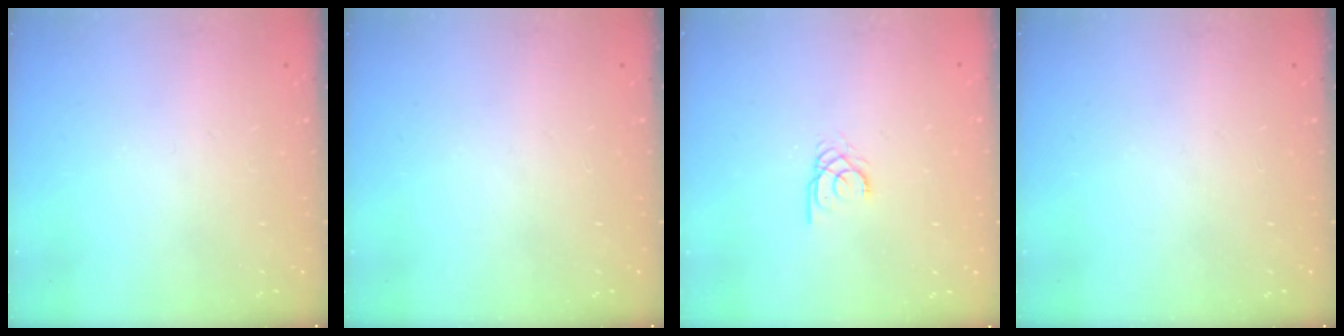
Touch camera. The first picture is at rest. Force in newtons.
{"total": 0.0}
{"total": 2.0, "press": 2.0, "slide": 0.2}
{"total": 0.0}